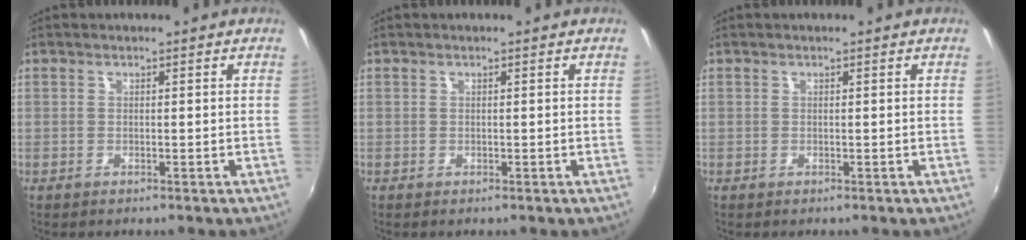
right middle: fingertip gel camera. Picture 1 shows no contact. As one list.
[{"total": 0.0}, {"total": 0.0}]